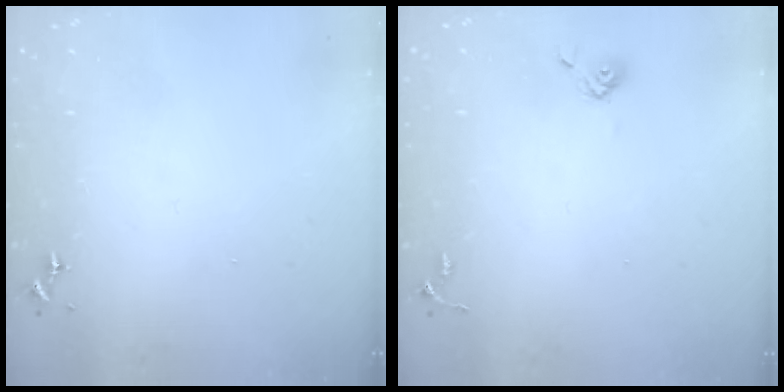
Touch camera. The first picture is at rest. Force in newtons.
{"total": 3.8, "press": 3.5, "slide": 1.6}